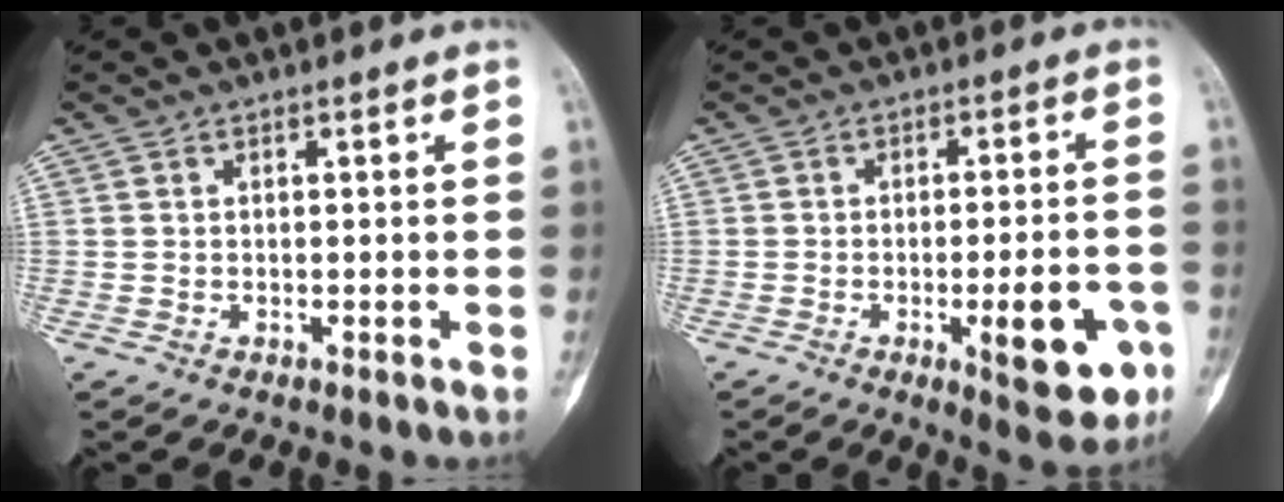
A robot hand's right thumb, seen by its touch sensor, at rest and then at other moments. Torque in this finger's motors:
{"motor_torque": [1.28, 0.96, 1.08, -0.24, 0.25]}